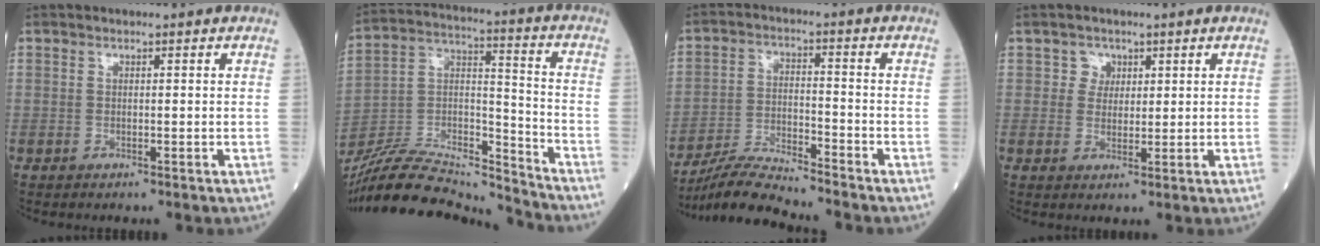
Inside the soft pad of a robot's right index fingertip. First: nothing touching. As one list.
[{"total": 20.4, "force": [-19.5, 2.4, 5.6], "torque": [-0.117, 0.025, -0.338]}, {"total": 7.9, "force": [-7.7, -0.9, 1.6], "torque": [-0.033, -0.011, -0.146]}, {"total": 2.4, "force": [1.1, 2.1, 0.2], "torque": [0.003, -0.002, 0.013]}]